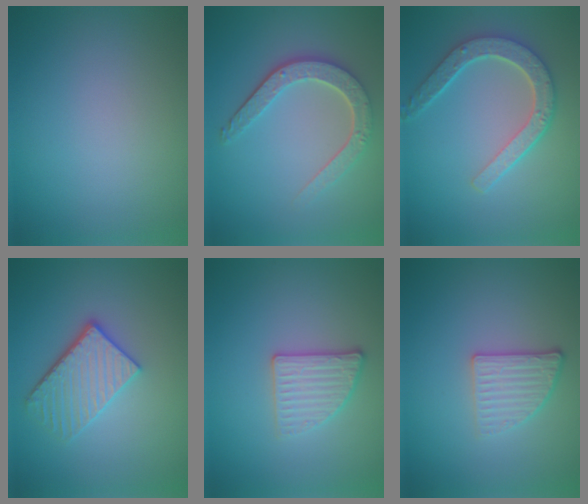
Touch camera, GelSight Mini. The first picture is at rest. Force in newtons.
{"total": 4.5, "press": 3.6, "slide": 2.7}
{"total": 5.1, "press": 4.0, "slide": 3.2}
{"total": 3.9, "press": 3.4, "slide": 2.0}
{"total": 2.7, "press": 2.6, "slide": 0.8}
{"total": 2.6, "press": 2.3, "slide": 1.3}